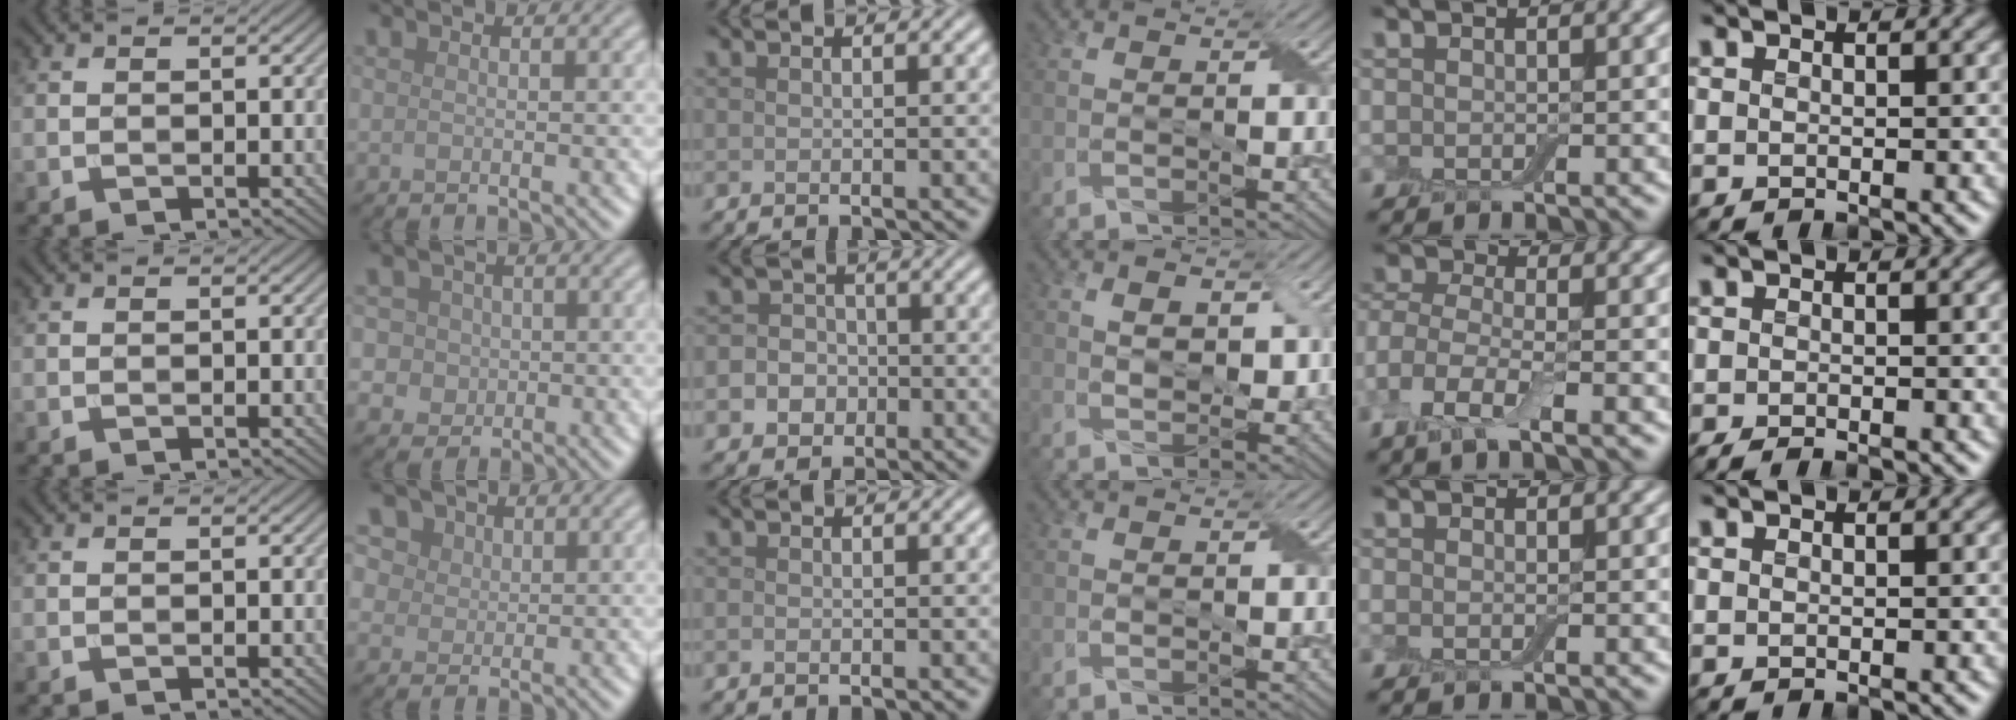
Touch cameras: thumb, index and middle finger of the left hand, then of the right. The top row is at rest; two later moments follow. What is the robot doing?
{"motion": "fold", "object": "cloth"}